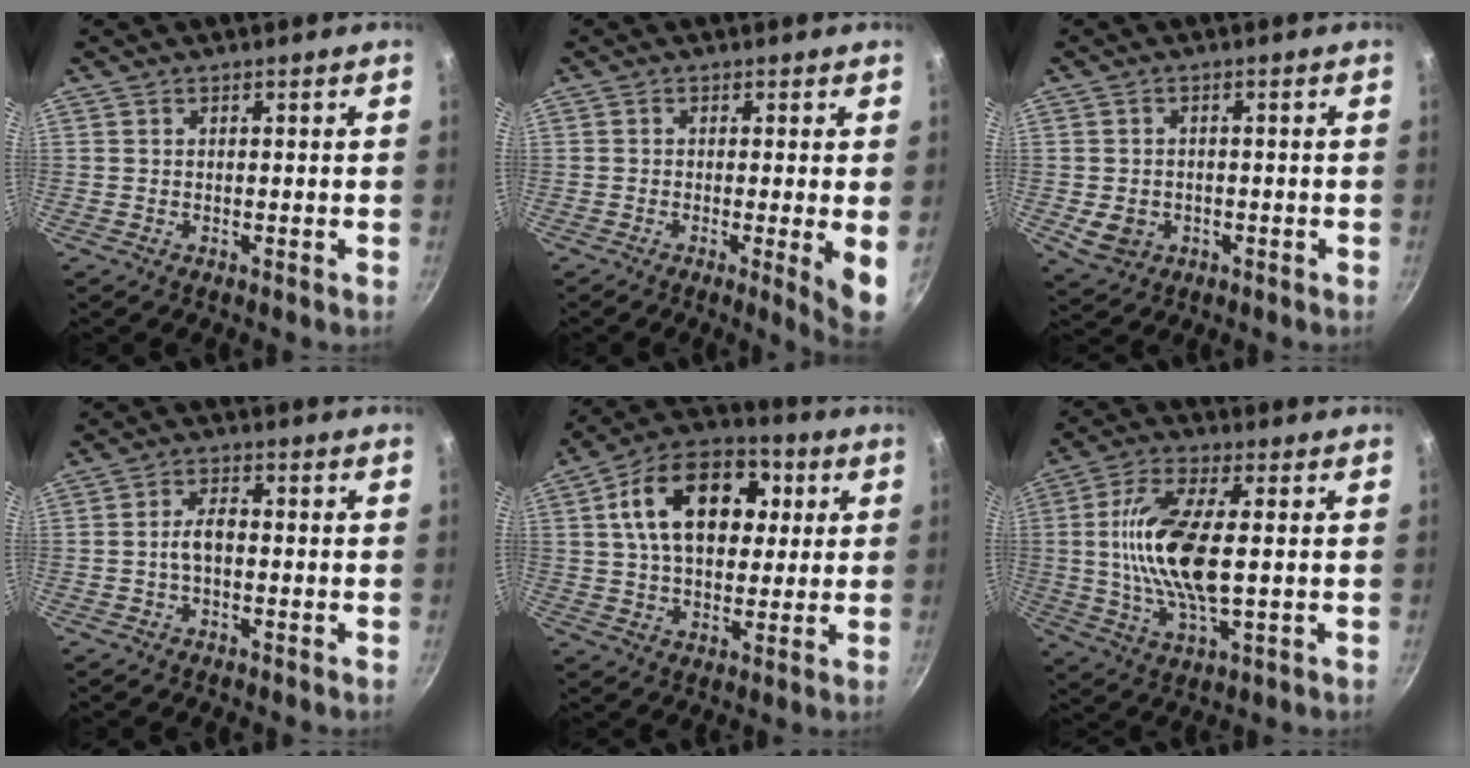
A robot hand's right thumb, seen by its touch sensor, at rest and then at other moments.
{"total": 5.8, "force": [-0.7, 0.4, 5.8], "torque": [-0.077, -0.013, -0.011]}
{"total": 5.1, "force": [-1.3, 4.2, 2.6], "torque": [-0.043, 0.009, -0.010]}
{"total": 2.9, "force": [-0.7, 1.2, 2.6], "torque": [-0.054, 0.016, -0.016]}
{"total": 18.9, "force": [4.6, 12.4, 13.5], "torque": [-0.190, 0.016, 0.058]}
{"total": 15.1, "force": [0.8, 6.0, 13.9], "torque": [-0.272, 0.006, 0.010]}